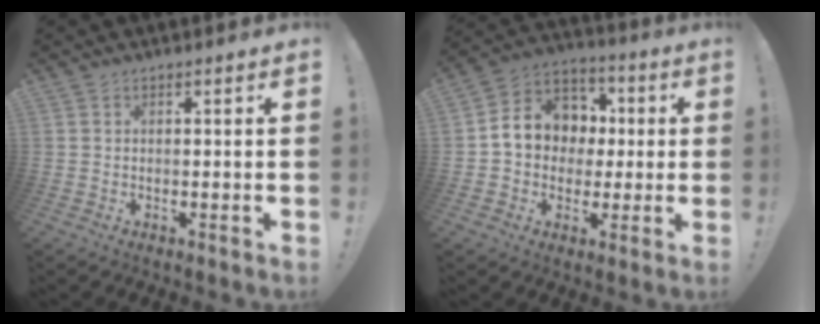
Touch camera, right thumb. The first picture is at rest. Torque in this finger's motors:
{"motor_torque": [0.56, 0.53, 1.04, -0.15, 0.07]}